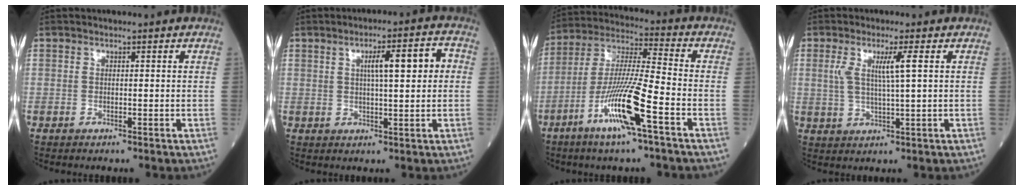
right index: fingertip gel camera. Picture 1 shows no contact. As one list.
[{"total": 6.8, "force": [1.3, 1.0, 6.6], "torque": [-0.103, 0.020, 0.019]}, {"total": 13.3, "force": [-6.1, 0.0, 11.8], "torque": [-0.240, -0.011, -0.117]}, {"total": 4.7, "force": [1.4, -0.2, 4.5], "torque": [-0.090, 0.001, 0.031]}]